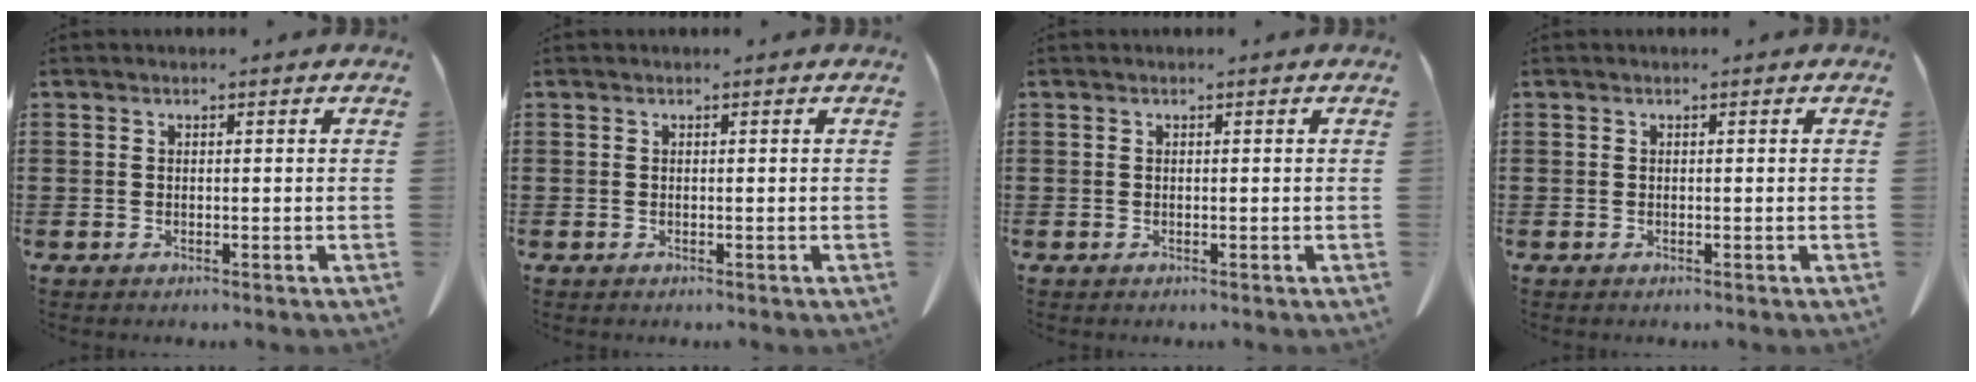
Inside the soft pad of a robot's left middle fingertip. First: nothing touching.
{"total": 0.0}
{"total": 0.0}
{"total": 0.0}